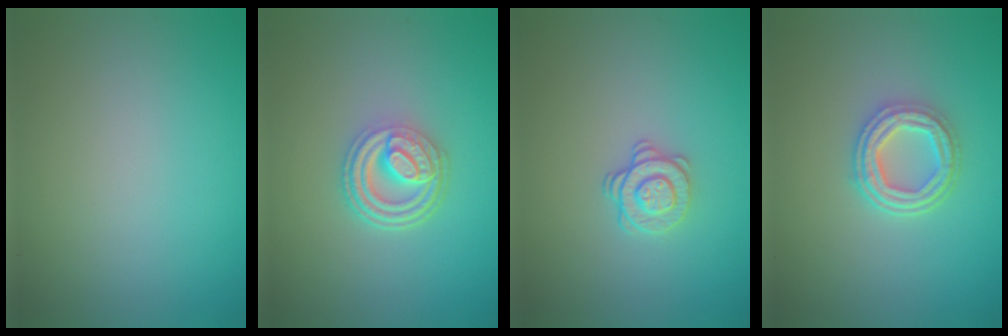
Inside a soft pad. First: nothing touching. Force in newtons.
{"total": 4.9, "press": 3.6, "slide": 3.3}
{"total": 2.1, "press": 1.7, "slide": 1.2}
{"total": 4.1, "press": 3.3, "slide": 2.5}